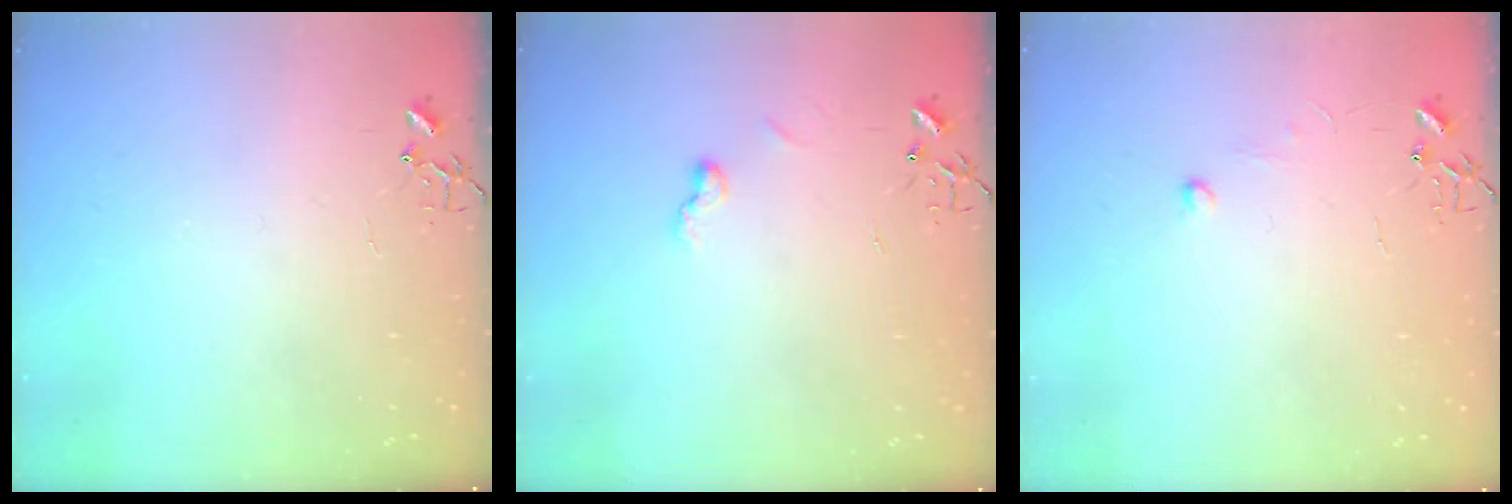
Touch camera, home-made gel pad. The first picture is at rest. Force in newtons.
{"total": 5.2, "press": 5.2, "slide": 0.6}
{"total": 5.4, "press": 5.4, "slide": 0.6}